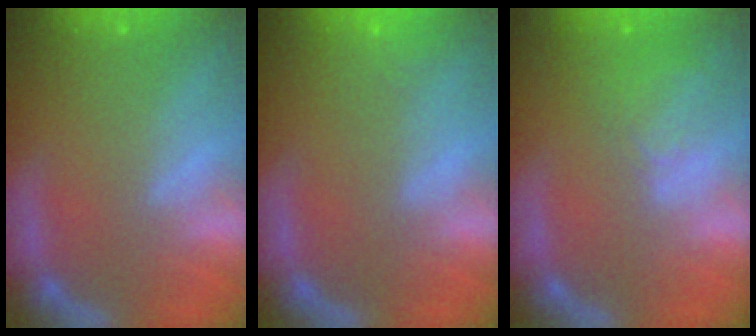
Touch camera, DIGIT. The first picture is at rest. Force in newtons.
{"total": 1.9}
{"total": 2.9}